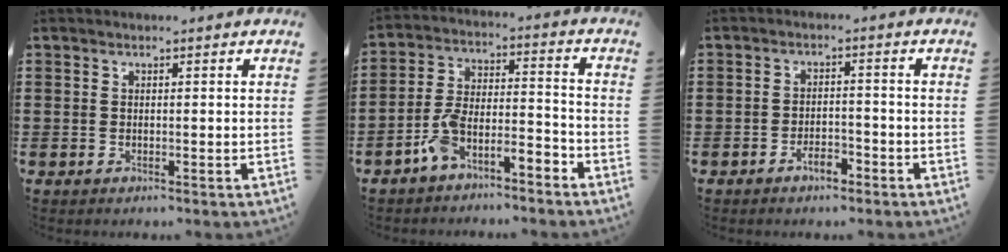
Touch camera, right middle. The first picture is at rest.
{"total": 6.0, "force": [-5.4, 1.1, 2.4], "torque": [-0.064, 0.001, -0.113]}
{"total": 3.4, "force": [-2.6, 1.2, 1.9], "torque": [-0.033, 0.008, -0.050]}